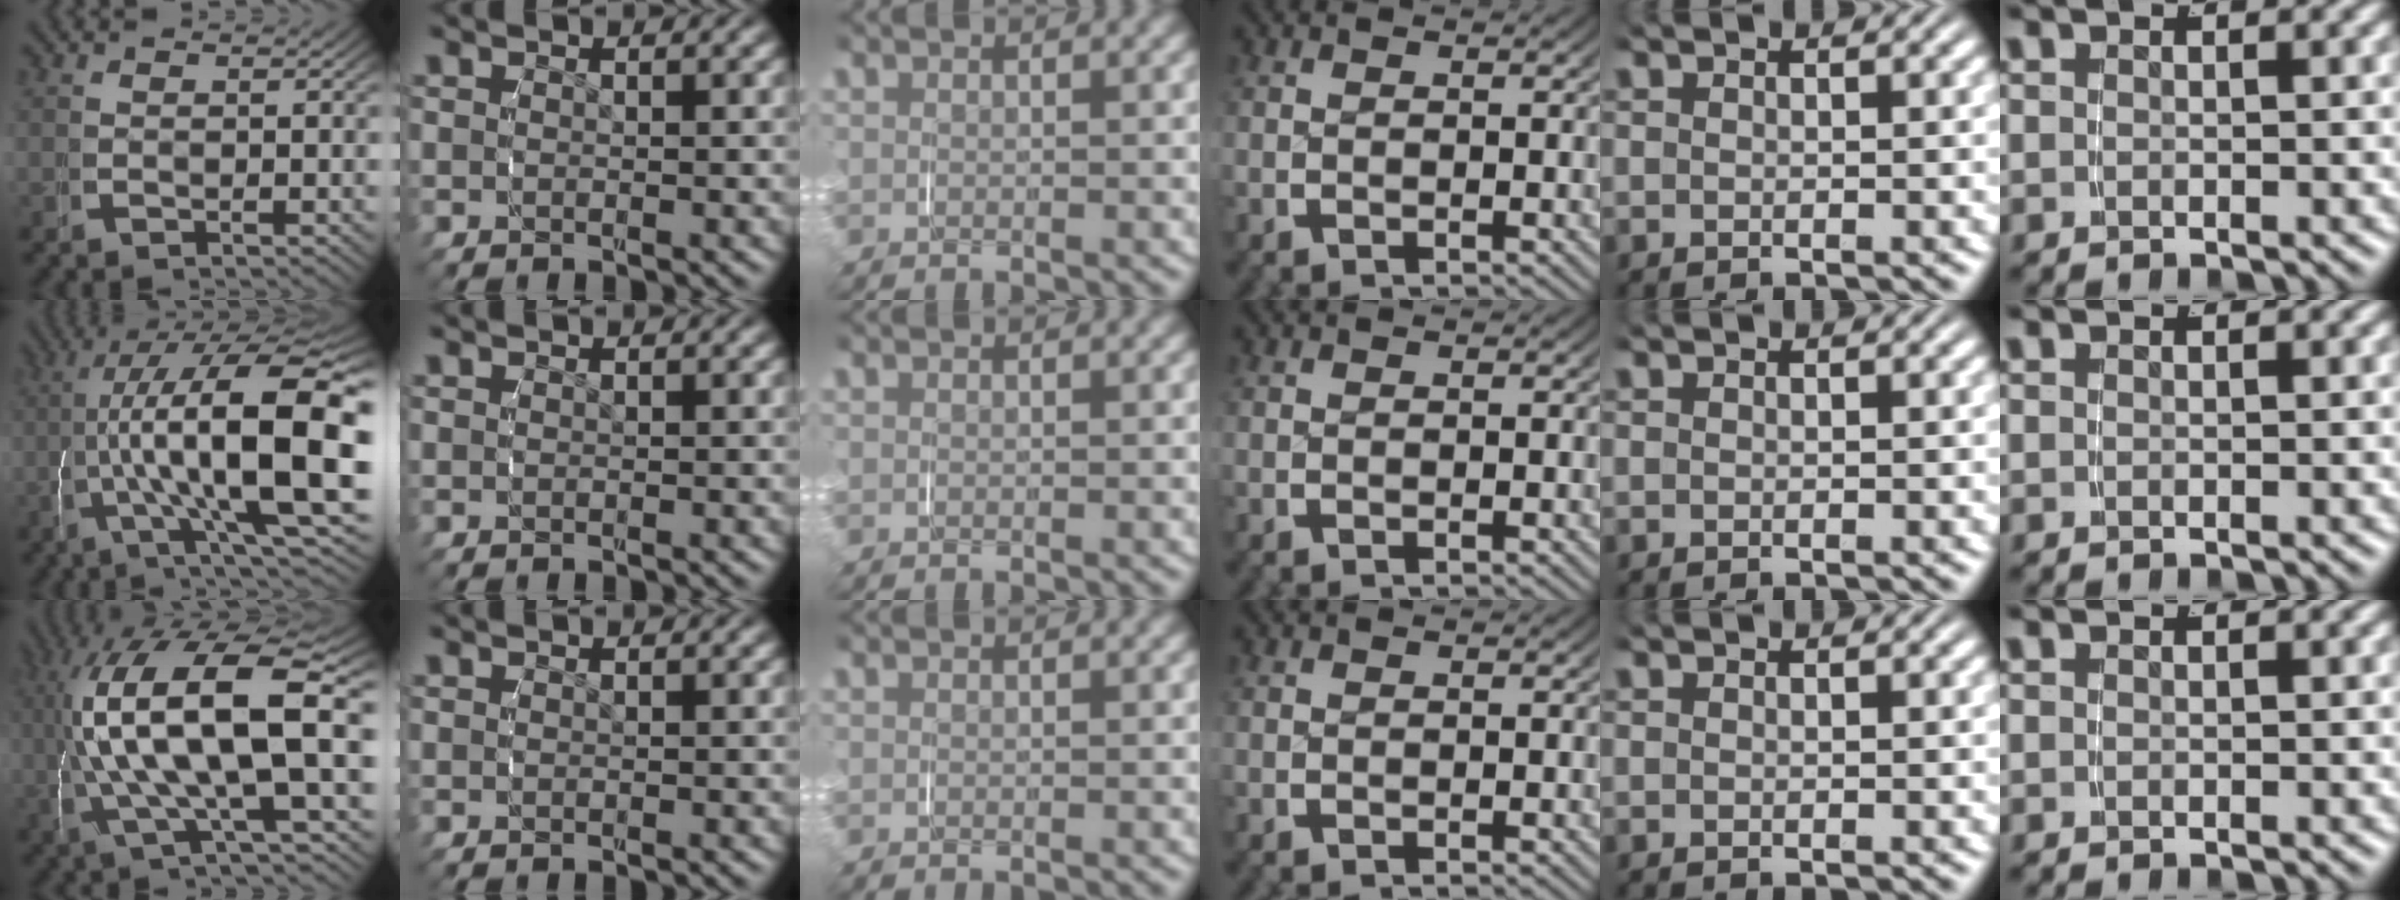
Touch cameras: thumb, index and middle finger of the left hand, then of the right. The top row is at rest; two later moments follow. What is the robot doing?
{"motion": "grasp_and_lifting", "object": "pencil case"}